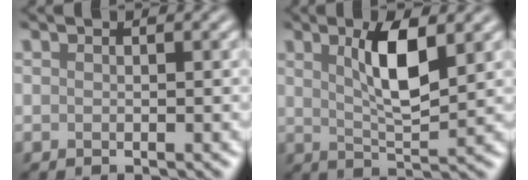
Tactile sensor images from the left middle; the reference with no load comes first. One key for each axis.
{"total": 4.8, "fx": 1.3, "fy": 1.2, "fz": 4.5, "tx": -0.082, "ty": -0.005, "tz": 0.030}